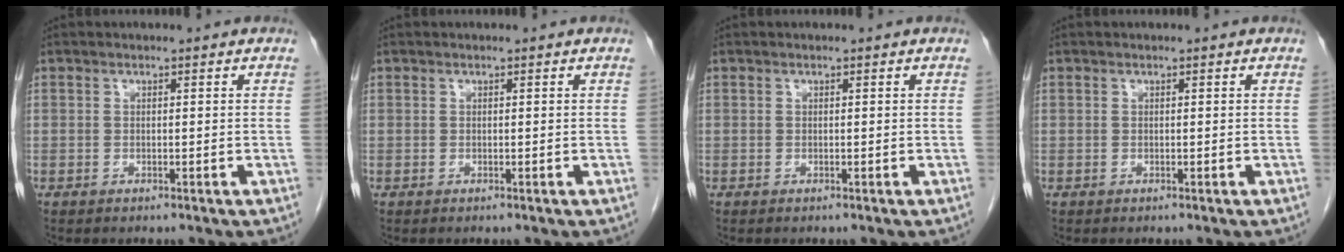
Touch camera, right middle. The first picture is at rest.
{"total": 0.0}
{"total": 0.0}
{"total": 0.0}